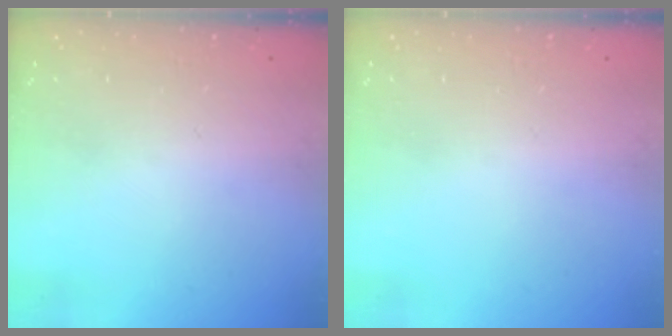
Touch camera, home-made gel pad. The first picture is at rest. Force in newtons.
{"total": 0.0}